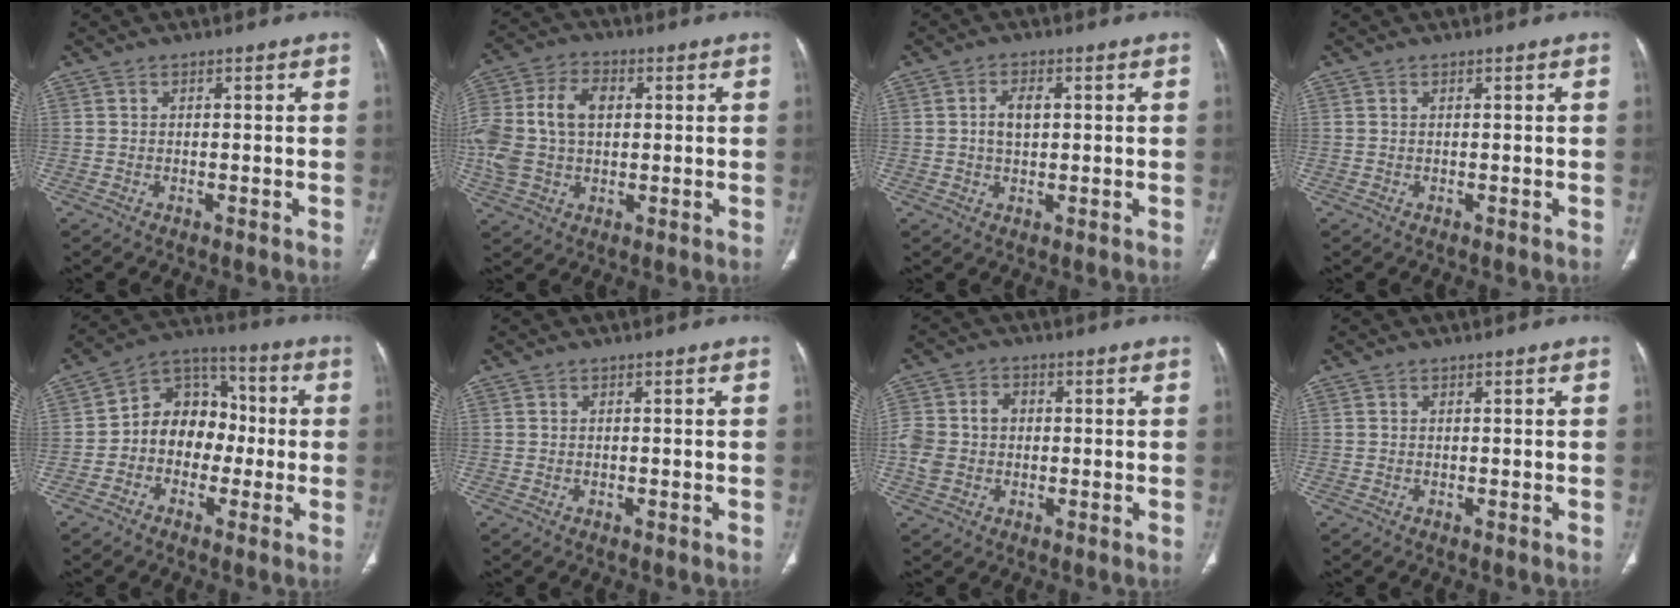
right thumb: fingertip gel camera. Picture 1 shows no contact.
{"total": 16.1, "force": [1.3, 11.1, 11.6], "torque": [-0.263, 0.019, 0.024]}
{"total": 4.0, "force": [0.6, 2.3, 3.2], "torque": [-0.058, 0.003, 0.010]}
{"total": 0.0}
{"total": 11.8, "force": [-1.4, 9.6, 6.7], "torque": [-0.061, 0.043, -0.040]}
{"total": 0.0}
{"total": 7.8, "force": [-0.3, 6.4, 4.4], "torque": [-0.086, 0.019, -0.009]}
{"total": 0.0}